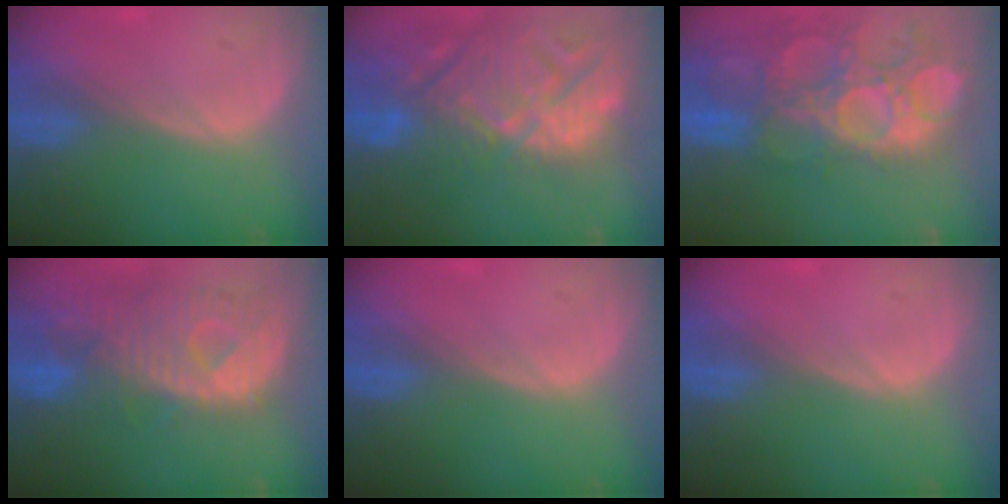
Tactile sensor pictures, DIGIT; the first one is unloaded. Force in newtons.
{"total": 15.4, "press": 13.2, "slide": 8.0}
{"total": 15.1, "press": 12.7, "slide": 8.3}
{"total": 11.8, "press": 10.2, "slide": 6.0}
{"total": 0.0}
{"total": 0.0}